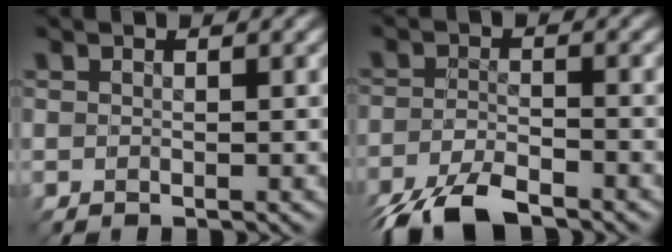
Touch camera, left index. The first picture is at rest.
{"total": 5.8, "force": [-5.8, 0.3, -0.1], "torque": [-0.030, -0.023, -0.087]}